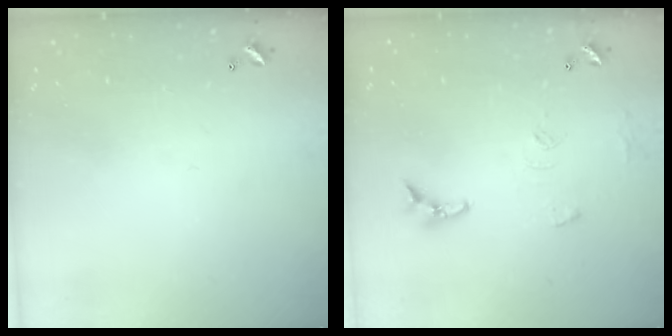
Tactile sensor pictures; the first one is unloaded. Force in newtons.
{"total": 8.7, "press": 8.7, "slide": 0.6}